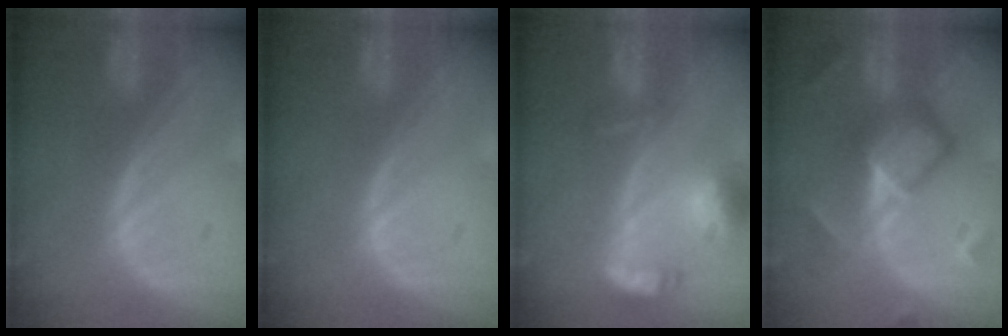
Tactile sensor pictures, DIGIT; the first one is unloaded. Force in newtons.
{"total": 0.0}
{"total": 6.7, "press": 6.4, "slide": 2.0}
{"total": 7.9, "press": 7.9, "slide": 0.6}